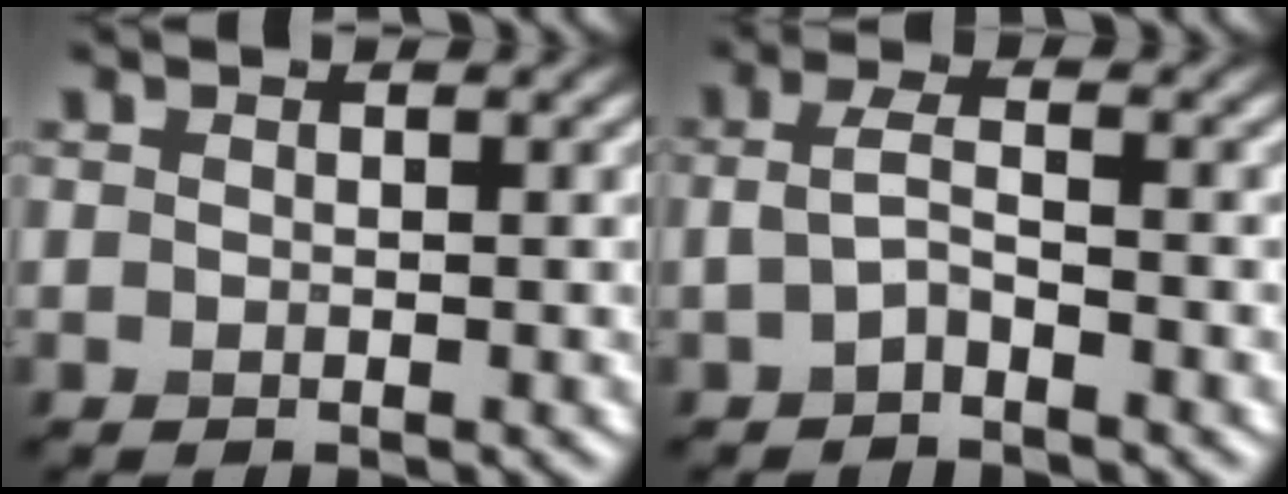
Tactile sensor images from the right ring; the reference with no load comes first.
{"total": 1.8, "force": [-0.7, 0.6, 1.6], "torque": [-0.037, 0.005, -0.018]}